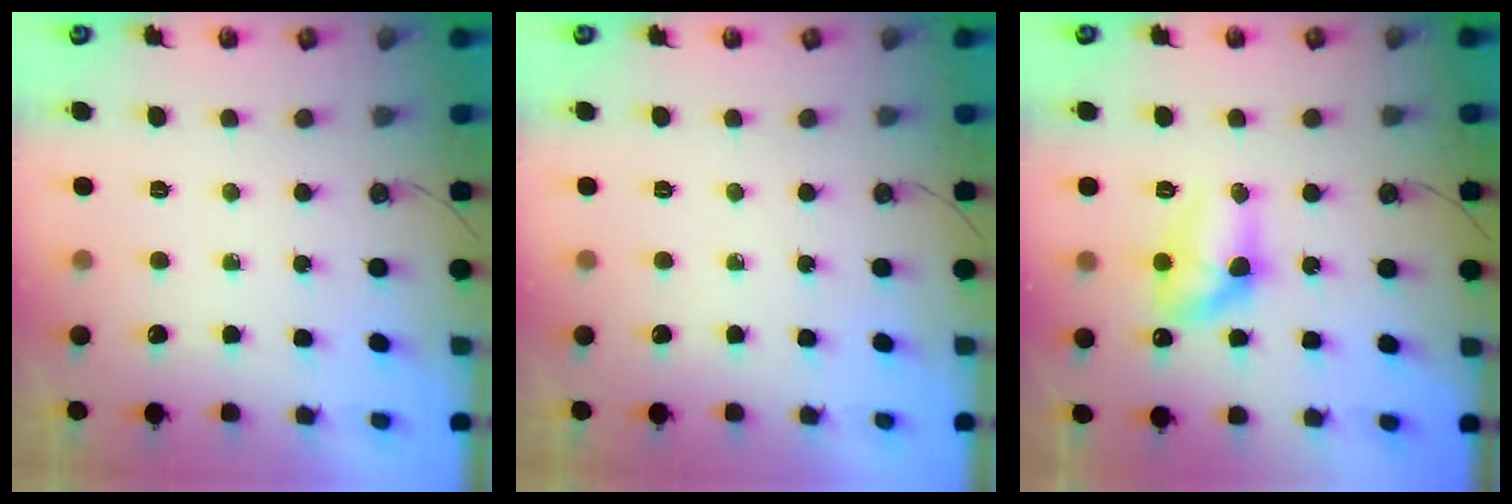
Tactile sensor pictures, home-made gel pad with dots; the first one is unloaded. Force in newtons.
{"total": 0.0}
{"total": 11.8, "press": 11.8, "slide": 0.9}